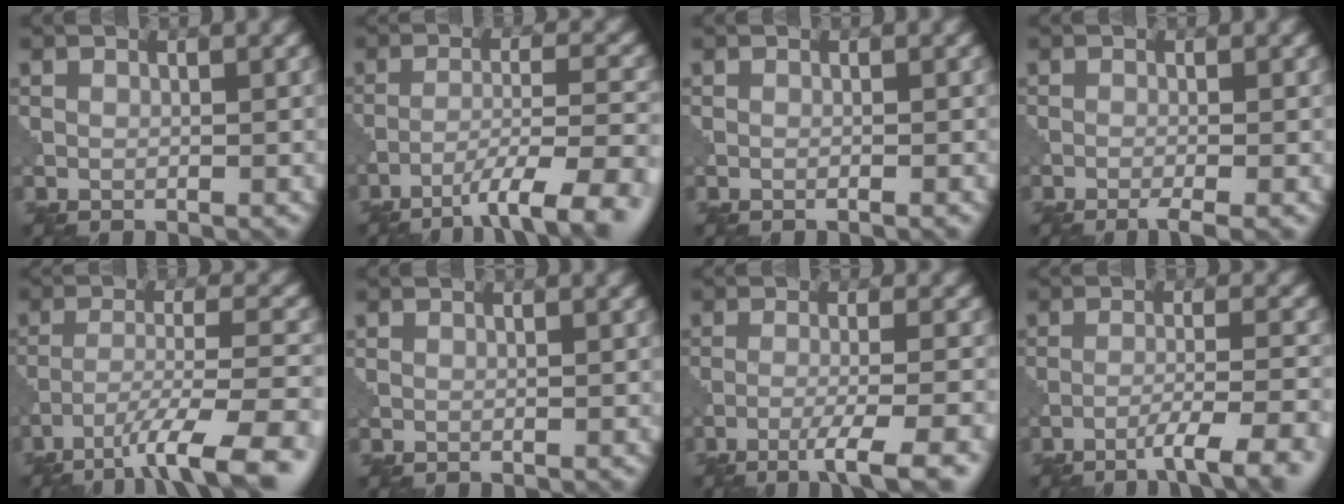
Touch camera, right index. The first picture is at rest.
{"total": 8.1, "force": [-5.3, 1.5, 6.0], "torque": [-0.092, 0.004, -0.080]}
{"total": 0.5, "force": [-0.3, 0.1, 0.4], "torque": [-0.004, 0.001, -0.008]}
{"total": 2.0, "force": [-1.2, 0.3, 1.6], "torque": [-0.026, -0.002, -0.027]}
{"total": 9.1, "force": [-6.1, 1.7, 6.5], "torque": [-0.105, 0.004, -0.100]}
{"total": 0.0}
{"total": 5.0, "force": [-2.9, 0.7, 4.0], "torque": [-0.059, 0.003, -0.058]}
{"total": 5.8, "force": [-3.7, 0.8, 4.4], "torque": [-0.060, 0.006, -0.063]}